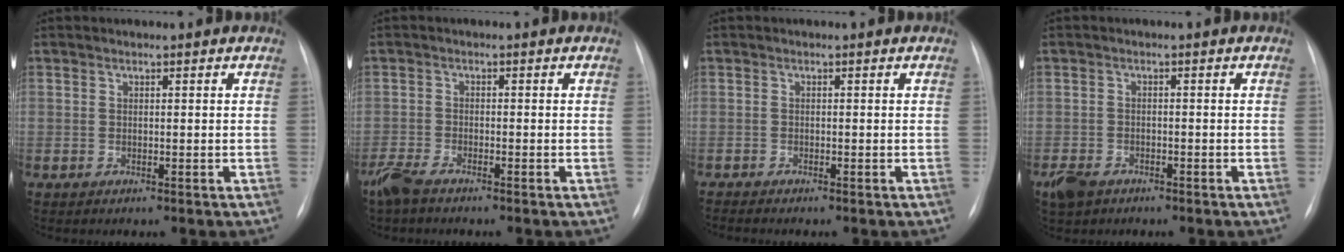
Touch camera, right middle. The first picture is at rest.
{"total": 3.6, "force": [-3.0, 0.7, 1.8], "torque": [-0.044, -0.010, -0.061]}
{"total": 1.4, "force": [-1.3, -0.2, 0.5], "torque": [-0.006, -0.003, -0.018]}
{"total": 4.1, "force": [-2.8, 2.5, 1.5], "torque": [-0.034, -0.003, -0.046]}